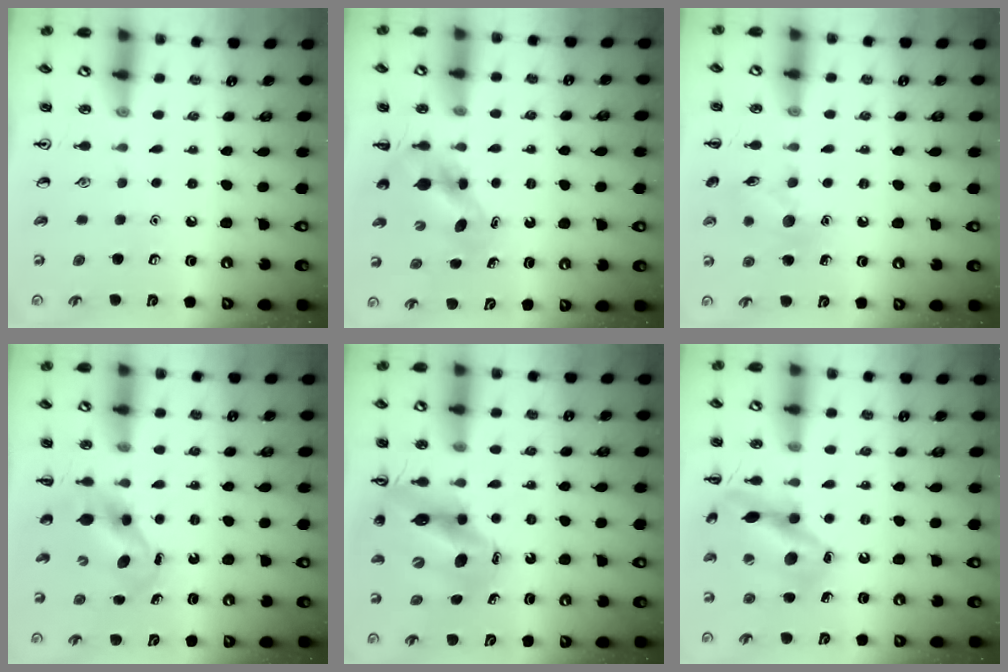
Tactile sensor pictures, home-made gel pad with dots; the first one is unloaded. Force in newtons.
{"total": 5.7, "press": 5.6, "slide": 0.7}
{"total": 9.1, "press": 9.0, "slide": 1.3}
{"total": 5.5, "press": 5.4, "slide": 0.9}
{"total": 12.8, "press": 12.3, "slide": 3.8}
{"total": 14.6, "press": 14.4, "slide": 2.0}